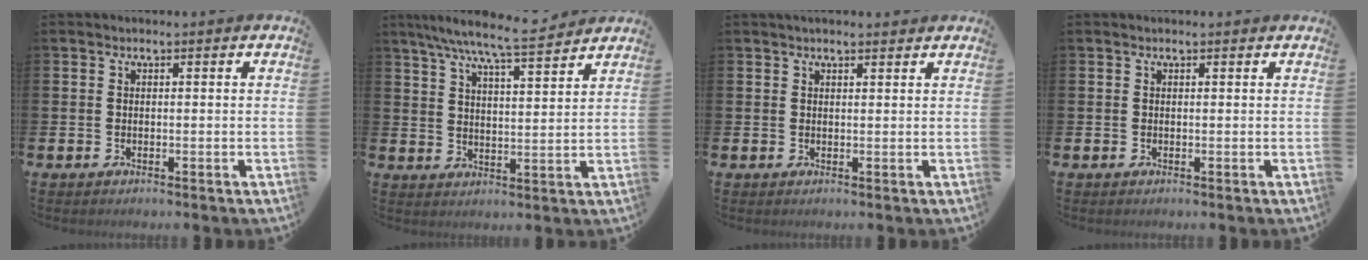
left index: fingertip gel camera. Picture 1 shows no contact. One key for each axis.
{"total": 7.9, "fx": 7.3, "fy": 0.1, "fz": 3.1, "tx": -0.080, "ty": -0.040, "tz": 0.129}
{"total": 1.4, "fx": 1.4, "fy": 0.2, "fz": 0.3, "tx": -0.001, "ty": -0.003, "tz": 0.023}
{"total": 0.0}